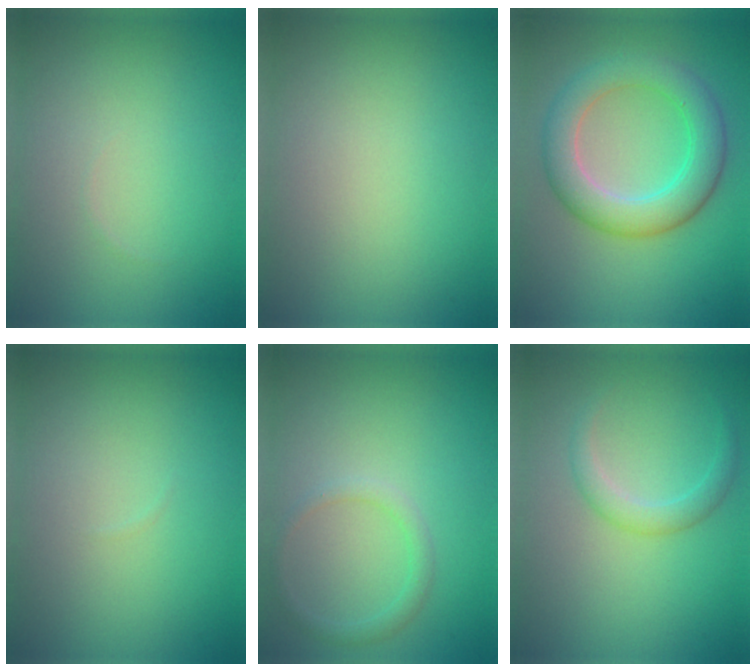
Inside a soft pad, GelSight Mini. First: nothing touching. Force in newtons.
{"total": 0.0}
{"total": 5.8, "press": 5.8, "slide": 0.2}
{"total": 0.0}
{"total": 1.5, "press": 1.5, "slide": 0.1}
{"total": 1.9, "press": 1.9, "slide": 0.1}